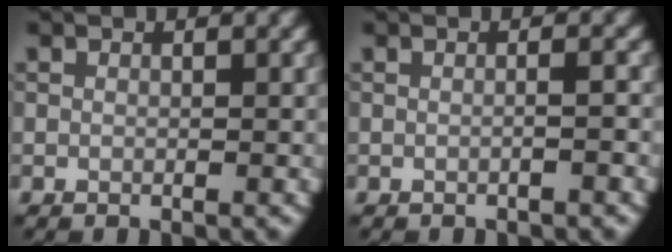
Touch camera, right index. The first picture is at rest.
{"total": 1.1, "force": [-0.3, 0.2, 1.0], "torque": [-0.012, 0.004, -0.015]}